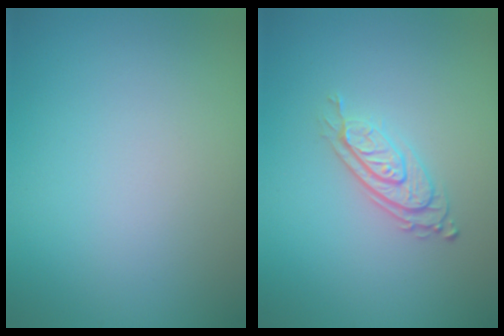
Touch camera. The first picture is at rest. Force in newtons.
{"total": 2.8, "press": 2.0, "slide": 1.9}